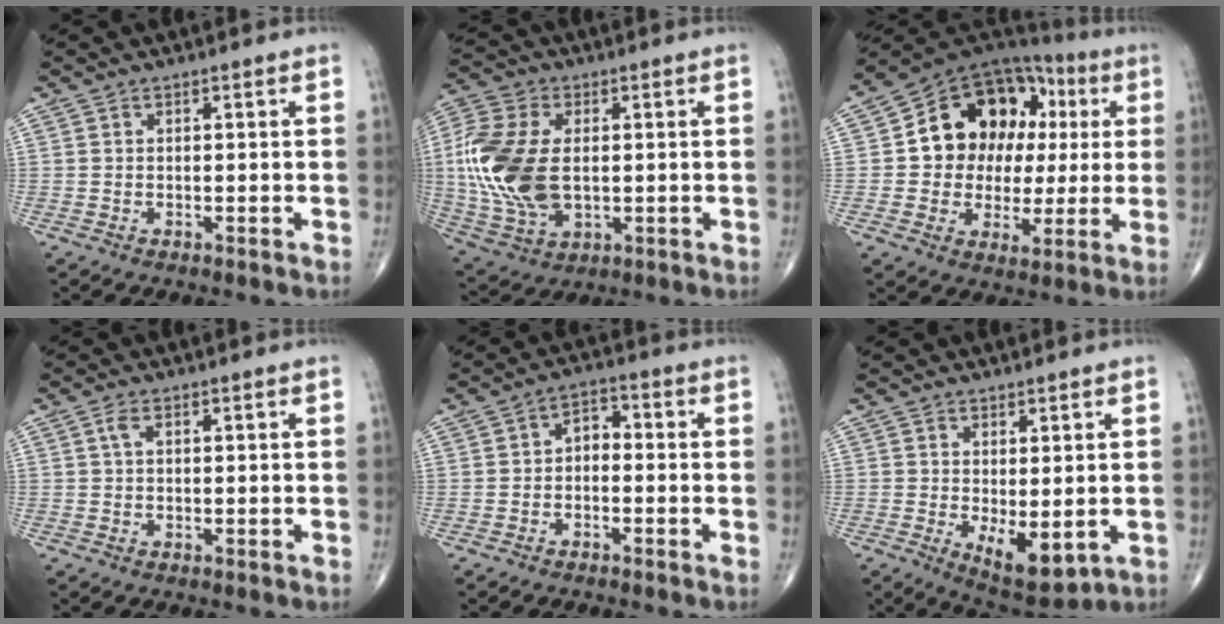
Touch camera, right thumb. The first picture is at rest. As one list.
[{"total": 18.0, "force": [0.4, 11.0, 14.2], "torque": [-0.318, -0.006, 0.014]}, {"total": 19.1, "force": [3.1, 14.7, 11.9], "torque": [-0.123, 0.032, 0.052]}, {"total": 1.7, "force": [0.6, 0.8, 1.3], "torque": [-0.032, 0.004, 0.011]}, {"total": 3.9, "force": [-0.9, 2.6, 2.7], "torque": [-0.029, 0.025, -0.029]}, {"total": 7.9, "force": [-1.3, 3.6, 6.9], "torque": [-0.091, -0.019, -0.006]}]